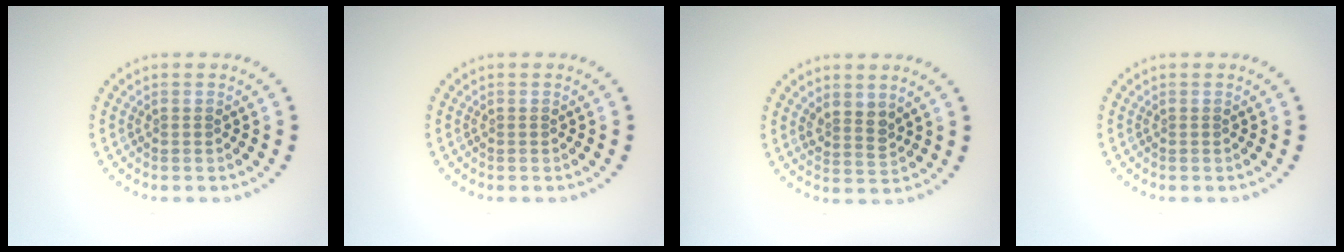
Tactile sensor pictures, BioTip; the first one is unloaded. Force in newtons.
{"total": 0.0}
{"total": 2.2, "press": 1.7, "slide": 1.3}
{"total": 0.0}